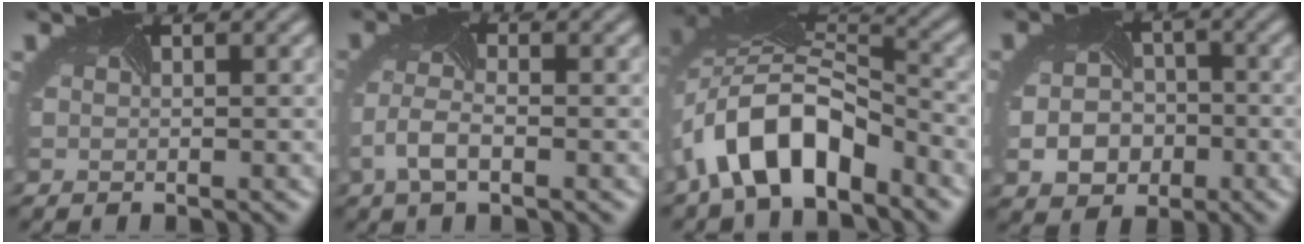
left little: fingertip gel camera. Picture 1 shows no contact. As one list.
[{"total": 2.6, "force": [-1.2, 1.1, 2.0], "torque": [-0.060, 0.004, -0.029]}, {"total": 8.3, "force": [-4.7, 4.2, 5.4], "torque": [-0.106, 0.011, -0.096]}, {"total": 4.0, "force": [-1.3, 3.4, 1.7], "torque": [-0.040, -0.009, -0.022]}]